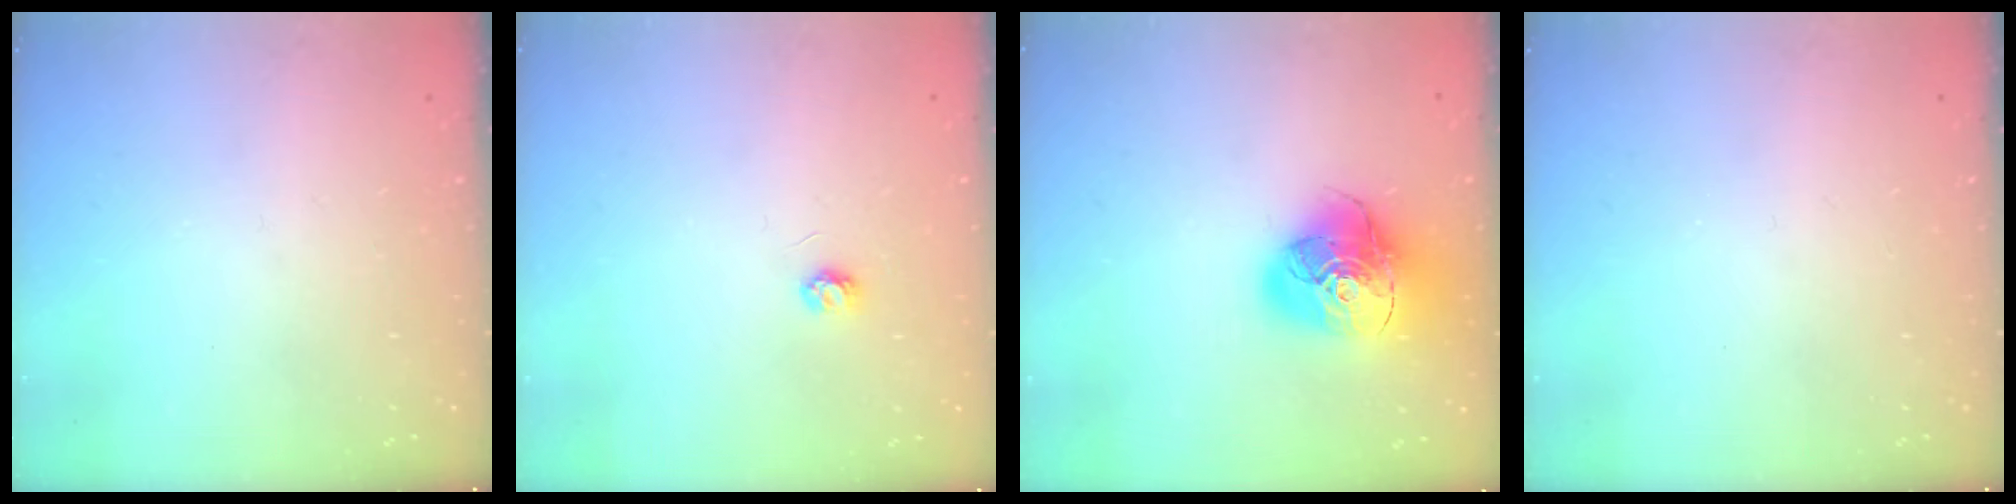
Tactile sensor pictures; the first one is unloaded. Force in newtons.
{"total": 3.2, "press": 3.2, "slide": 0.3}
{"total": 20.1, "press": 20.0, "slide": 2.6}
{"total": 0.0}